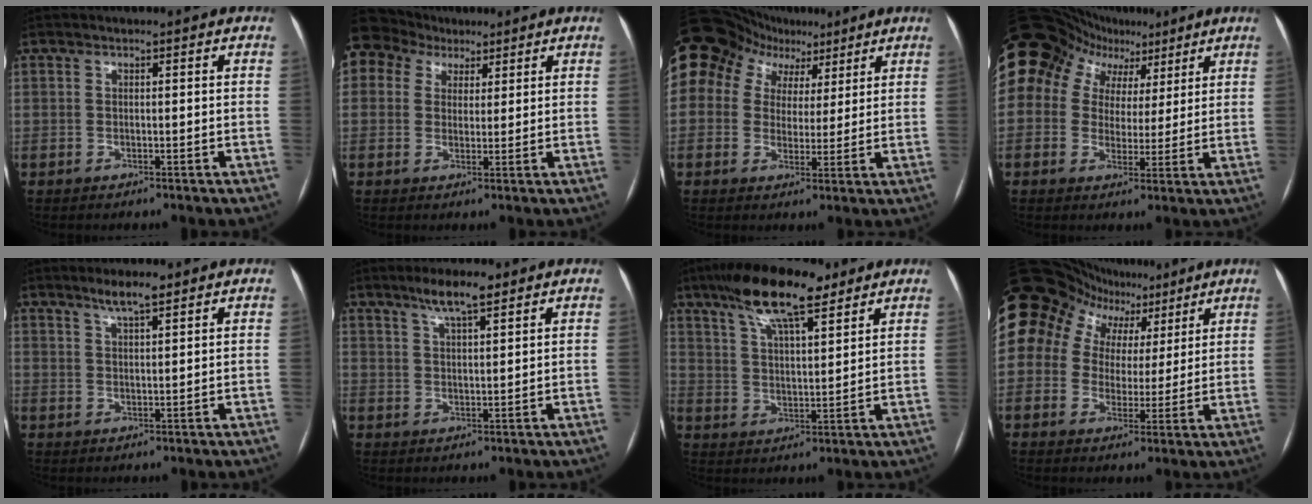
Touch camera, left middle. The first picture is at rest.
{"total": 8.9, "force": [5.3, 6.9, 1.9], "torque": [-0.049, 0.044, 0.100]}
{"total": 14.0, "force": [7.6, 11.0, 4.0], "torque": [-0.088, 0.064, 0.127]}
{"total": 17.8, "force": [9.8, 13.6, 6.2], "torque": [-0.147, 0.079, 0.164]}
{"total": 3.9, "force": [2.9, 0.3, 2.6], "torque": [-0.052, 0.003, 0.053]}
{"total": 5.5, "force": [3.9, 0.7, 3.9], "torque": [-0.074, 0.007, 0.069]}
{"total": 13.4, "force": [9.2, 3.0, 9.2], "torque": [-0.173, 0.023, 0.162]}
{"total": 17.6, "force": [9.4, 13.8, 5.4], "torque": [-0.136, 0.078, 0.151]}